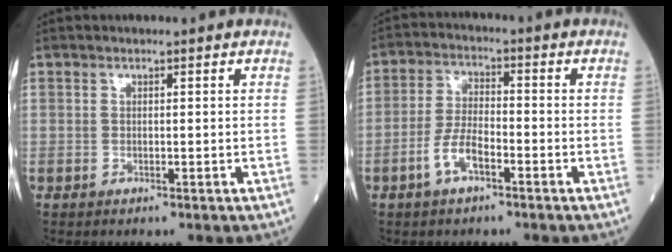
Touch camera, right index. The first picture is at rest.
{"total": 5.7, "force": [-2.8, 2.0, 4.5], "torque": [-0.094, 0.005, -0.057]}